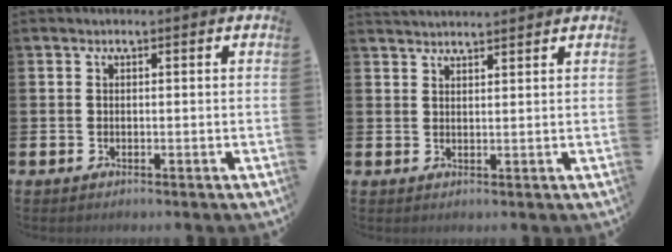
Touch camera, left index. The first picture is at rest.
{"total": 2.5, "force": [2.5, 0.2, 0.1], "torque": [-0.003, -0.013, 0.045]}